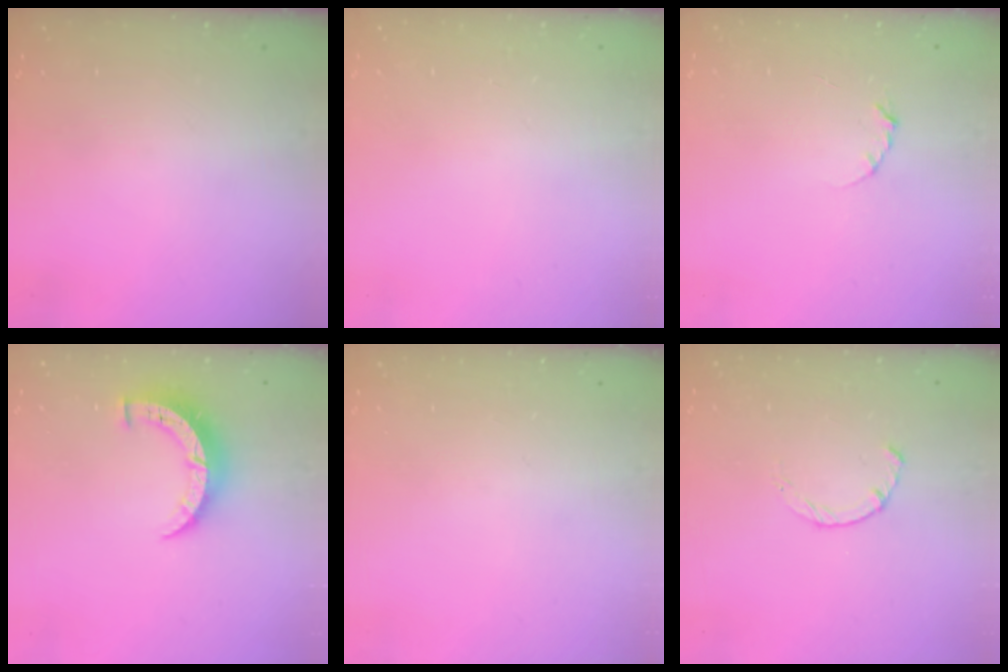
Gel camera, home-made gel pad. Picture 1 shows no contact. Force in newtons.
{"total": 2.4, "press": 2.4, "slide": 0.2}
{"total": 2.3, "press": 2.3, "slide": 0.4}
{"total": 7.0, "press": 7.0, "slide": 0.2}
{"total": 0.0}
{"total": 2.2, "press": 2.2, "slide": 0.4}